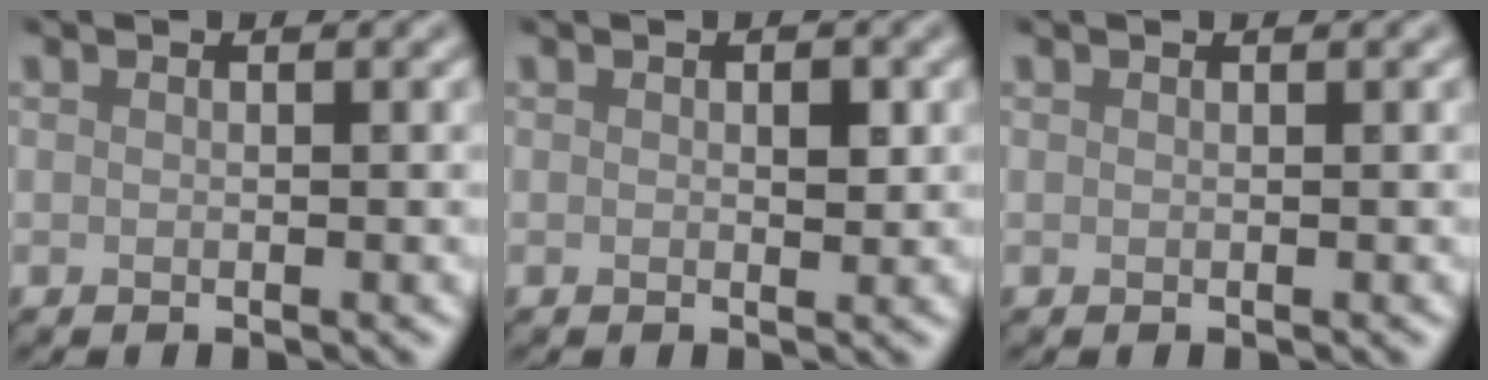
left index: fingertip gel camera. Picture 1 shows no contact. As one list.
[{"total": 1.3, "force": [0.2, 0.6, 1.2], "torque": [-0.014, -0.001, 0.003]}, {"total": 0.0}]